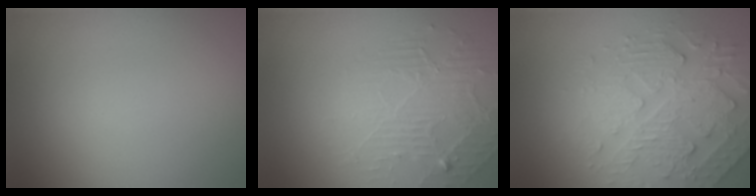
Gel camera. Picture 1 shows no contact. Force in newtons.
{"total": 2.3, "press": 1.7, "slide": 1.6}
{"total": 4.8, "press": 3.7, "slide": 3.1}